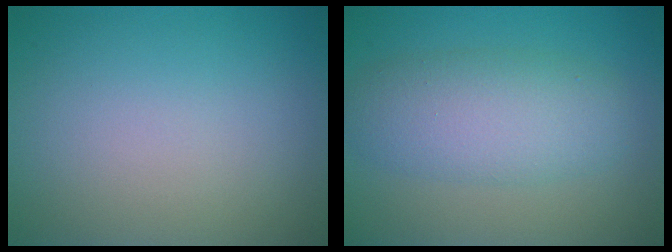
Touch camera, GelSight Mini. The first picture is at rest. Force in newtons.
{"total": 5.5, "press": 5.5, "slide": 0.2}